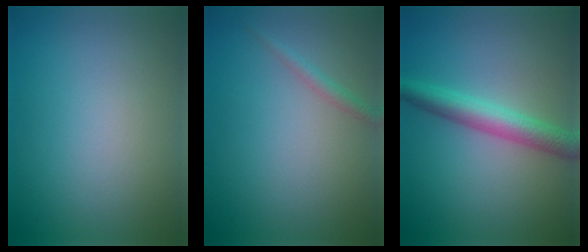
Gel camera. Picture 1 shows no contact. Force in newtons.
{"total": 1.2, "press": 1.2, "slide": 0.0}
{"total": 4.2, "press": 4.2, "slide": 0.1}